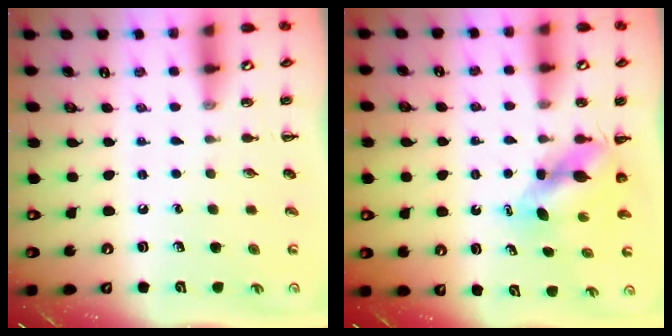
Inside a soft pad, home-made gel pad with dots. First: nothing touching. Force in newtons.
{"total": 5.6, "press": 5.6, "slide": 0.3}